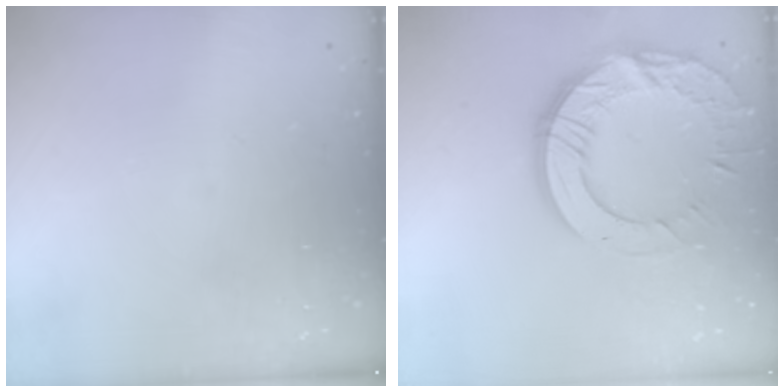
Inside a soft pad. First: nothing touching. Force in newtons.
{"total": 17.0, "press": 17.0, "slide": 1.2}